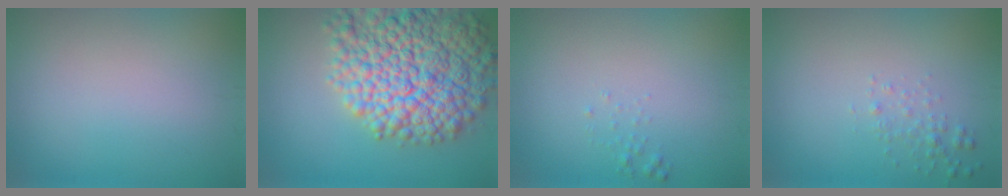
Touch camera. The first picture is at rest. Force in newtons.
{"total": 12.8, "press": 12.8, "slide": 0.6}
{"total": 0.5, "press": 0.5, "slide": 0.0}
{"total": 1.1, "press": 1.1, "slide": 0.1}